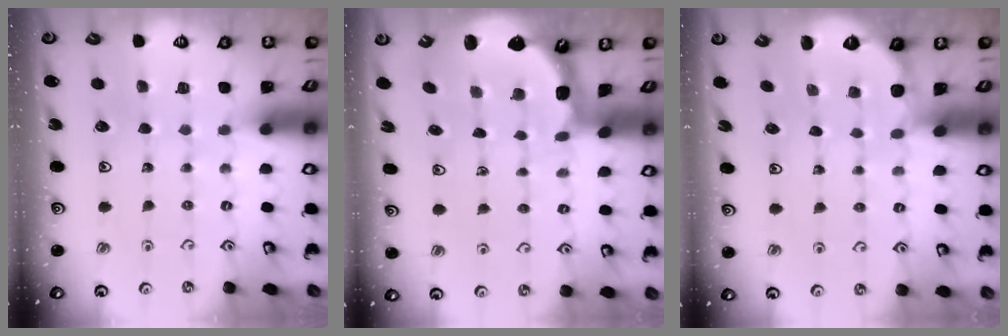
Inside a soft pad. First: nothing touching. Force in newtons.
{"total": 2.3, "press": 1.7, "slide": 1.6}
{"total": 1.3, "press": 1.3, "slide": 0.1}